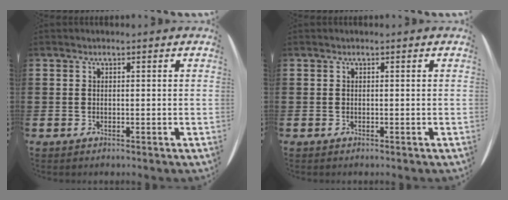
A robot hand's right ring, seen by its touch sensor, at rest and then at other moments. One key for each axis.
{"total": 0.0}